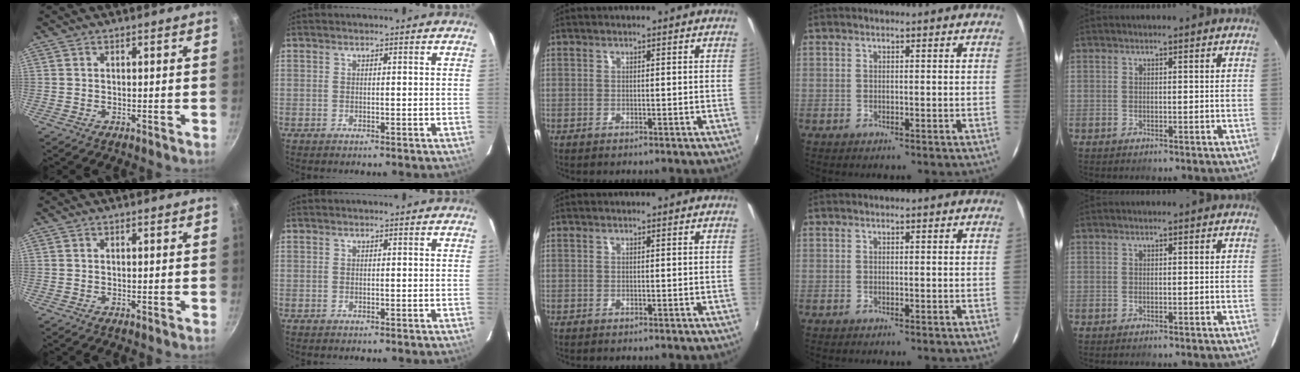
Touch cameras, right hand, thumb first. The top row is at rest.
{}